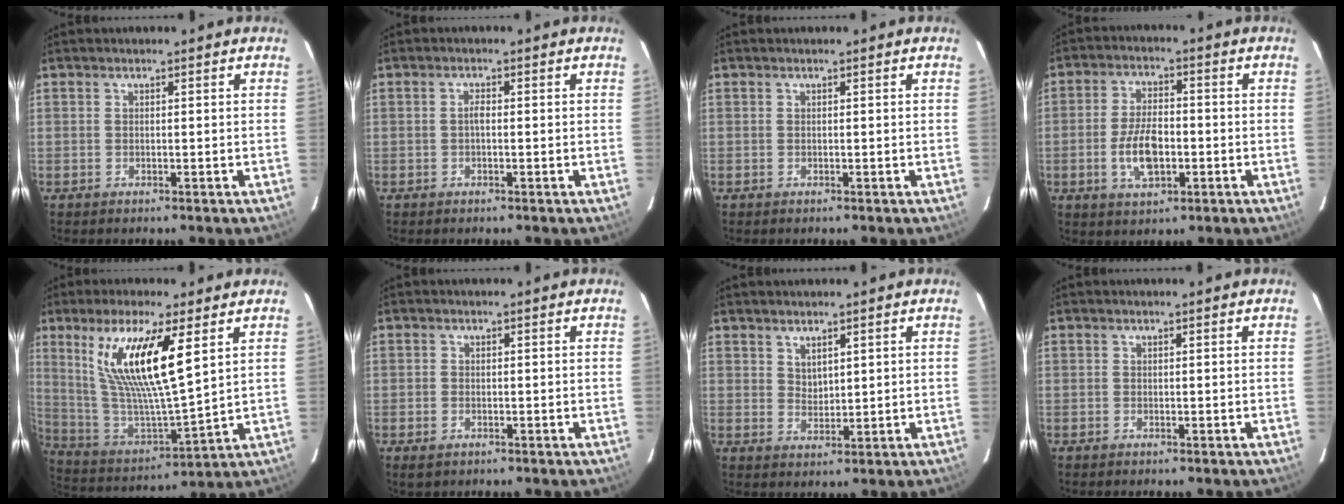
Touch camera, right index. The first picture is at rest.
{"total": 1.2, "force": [-0.2, 0.5, 1.1], "torque": [-0.021, 0.006, -0.005]}
{"total": 0.0}
{"total": 8.3, "force": [-2.3, 4.1, 6.9], "torque": [-0.138, 0.000, -0.036]}
{"total": 17.6, "force": [7.6, 3.4, 15.5], "torque": [-0.288, -0.006, 0.157]}
{"total": 2.0, "force": [-1.0, 1.4, 1.0], "torque": [-0.020, -0.005, -0.019]}
{"total": 2.8, "force": [2.1, 1.5, 1.1], "torque": [-0.014, -0.001, 0.039]}
{"total": 0.0}